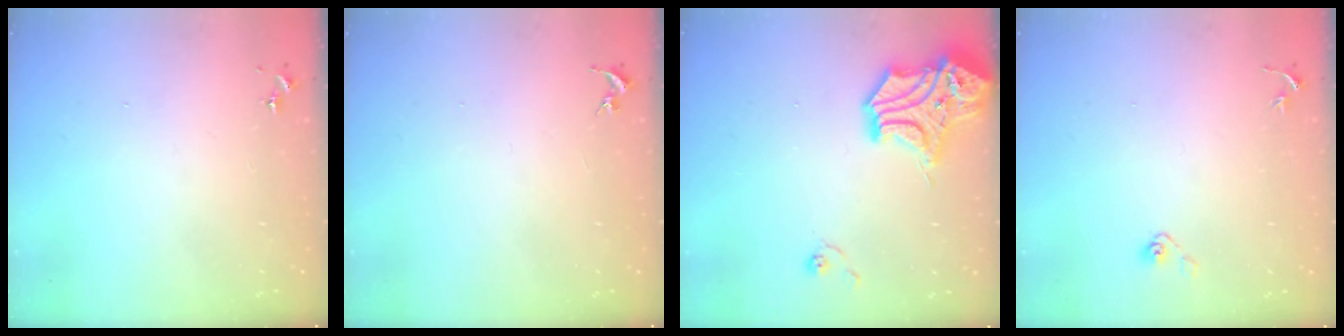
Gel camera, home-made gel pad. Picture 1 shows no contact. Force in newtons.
{"total": 0.0}
{"total": 15.8, "press": 15.6, "slide": 2.4}
{"total": 4.0, "press": 3.4, "slide": 2.0}